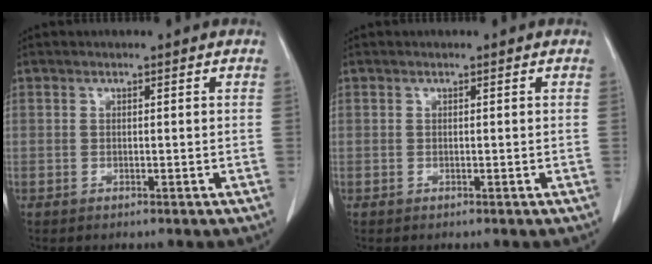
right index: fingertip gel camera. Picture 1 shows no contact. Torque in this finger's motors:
{"motor_torque": [-0.07, 0.07, 0.00, 0.01]}